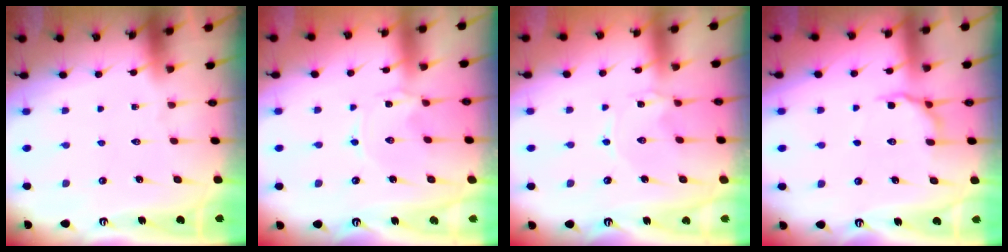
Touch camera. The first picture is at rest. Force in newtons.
{"total": 0.0}
{"total": 0.8, "press": 0.8, "slide": 0.1}
{"total": 6.0, "press": 5.8, "slide": 1.8}